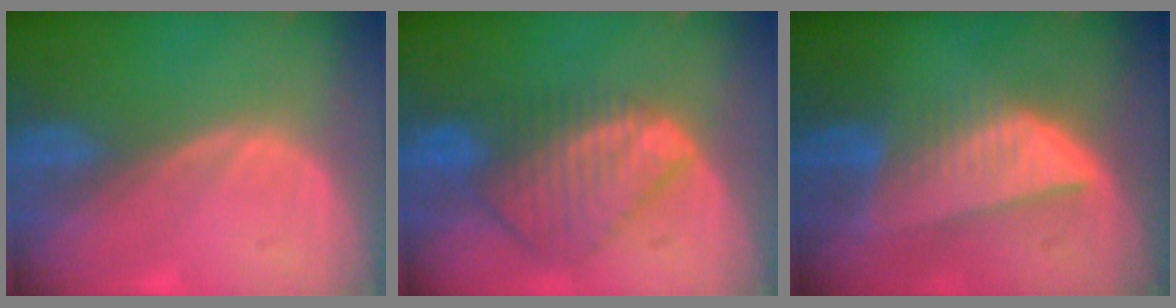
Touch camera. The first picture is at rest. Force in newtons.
{"total": 9.0, "press": 7.7, "slide": 4.7}
{"total": 8.3, "press": 7.3, "slide": 3.9}